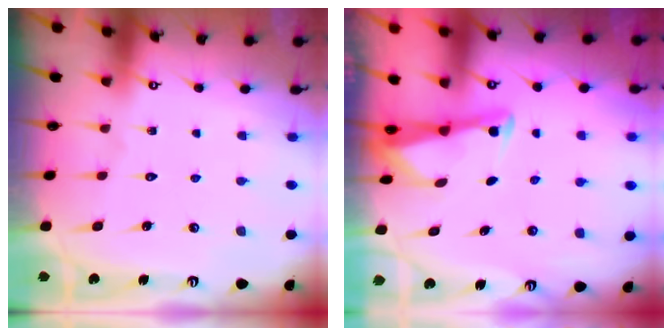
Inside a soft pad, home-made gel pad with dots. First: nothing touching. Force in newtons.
{"total": 3.1, "press": 3.0, "slide": 0.3}